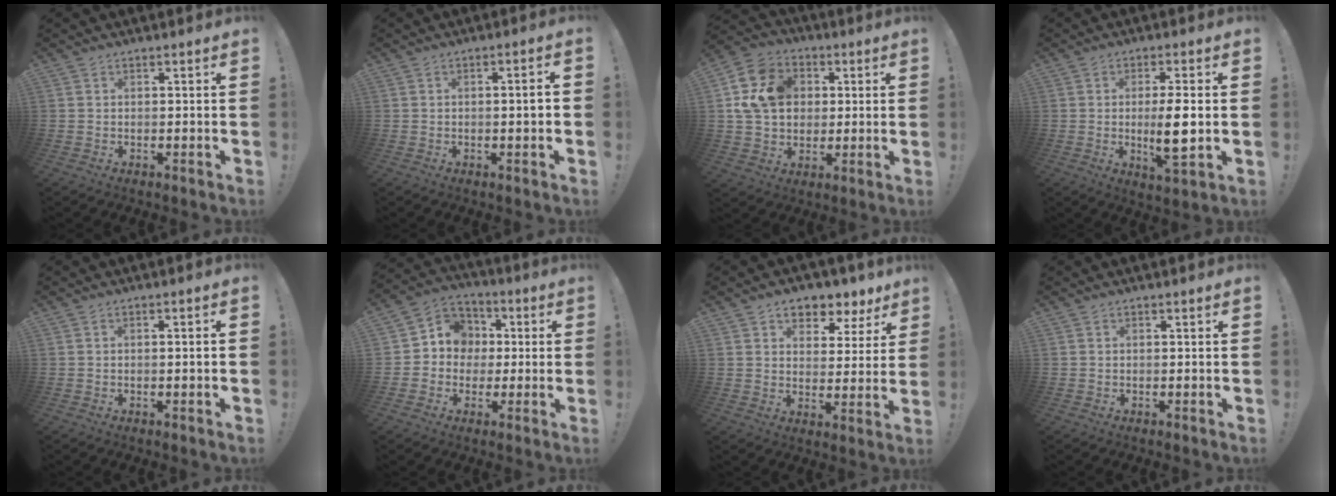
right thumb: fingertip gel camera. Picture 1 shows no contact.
{"total": 2.8, "force": [-0.1, 0.0, 2.8], "torque": [-0.040, -0.002, -0.004]}
{"total": 15.1, "force": [3.0, 12.5, 7.9], "torque": [-0.126, -0.003, 0.064]}
{"total": 8.8, "force": [-0.3, 1.6, 8.6], "torque": [-0.151, -0.014, -0.012]}
{"total": 1.4, "force": [-0.2, -0.2, 1.4], "torque": [-0.024, 0.001, -0.003]}
{"total": 9.6, "force": [-0.6, 9.1, 3.0], "torque": [-0.037, 0.019, -0.002]}
{"total": 6.5, "force": [4.6, 4.0, 2.3], "torque": [-0.018, -0.040, 0.083]}
{"total": 0.0}